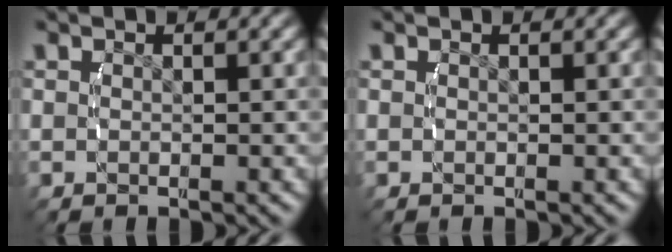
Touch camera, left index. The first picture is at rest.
{"total": 0.0}